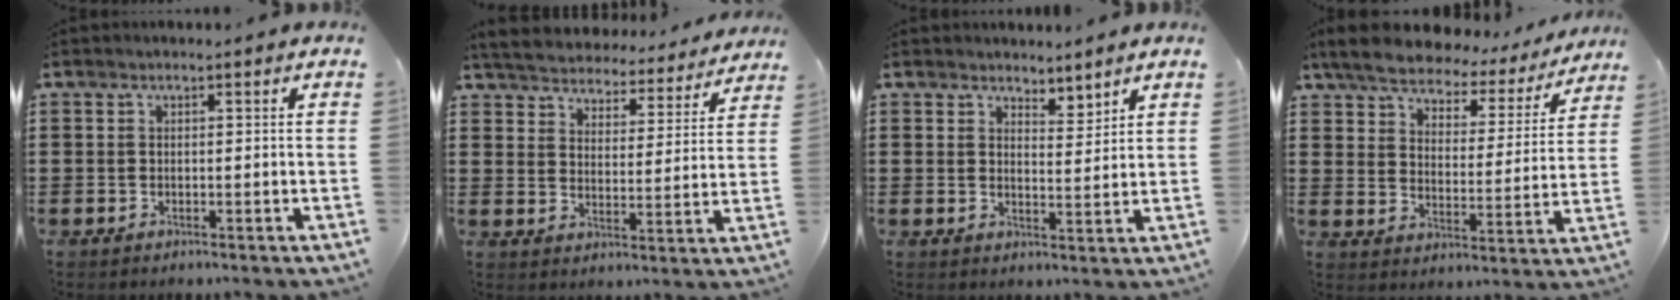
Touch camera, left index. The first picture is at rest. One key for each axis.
{"total": 5.0, "fx": 5.0, "fy": -0.1, "fz": -0.3, "tx": -0.024, "ty": -0.041, "tz": 0.083}
{"total": 3.1, "fx": 3.0, "fy": 0.8, "fz": -0.1, "tx": -0.001, "ty": -0.008, "tz": 0.055}
{"total": 5.8, "fx": 5.4, "fy": 1.4, "fz": 1.6, "tx": -0.060, "ty": -0.030, "tz": 0.091}